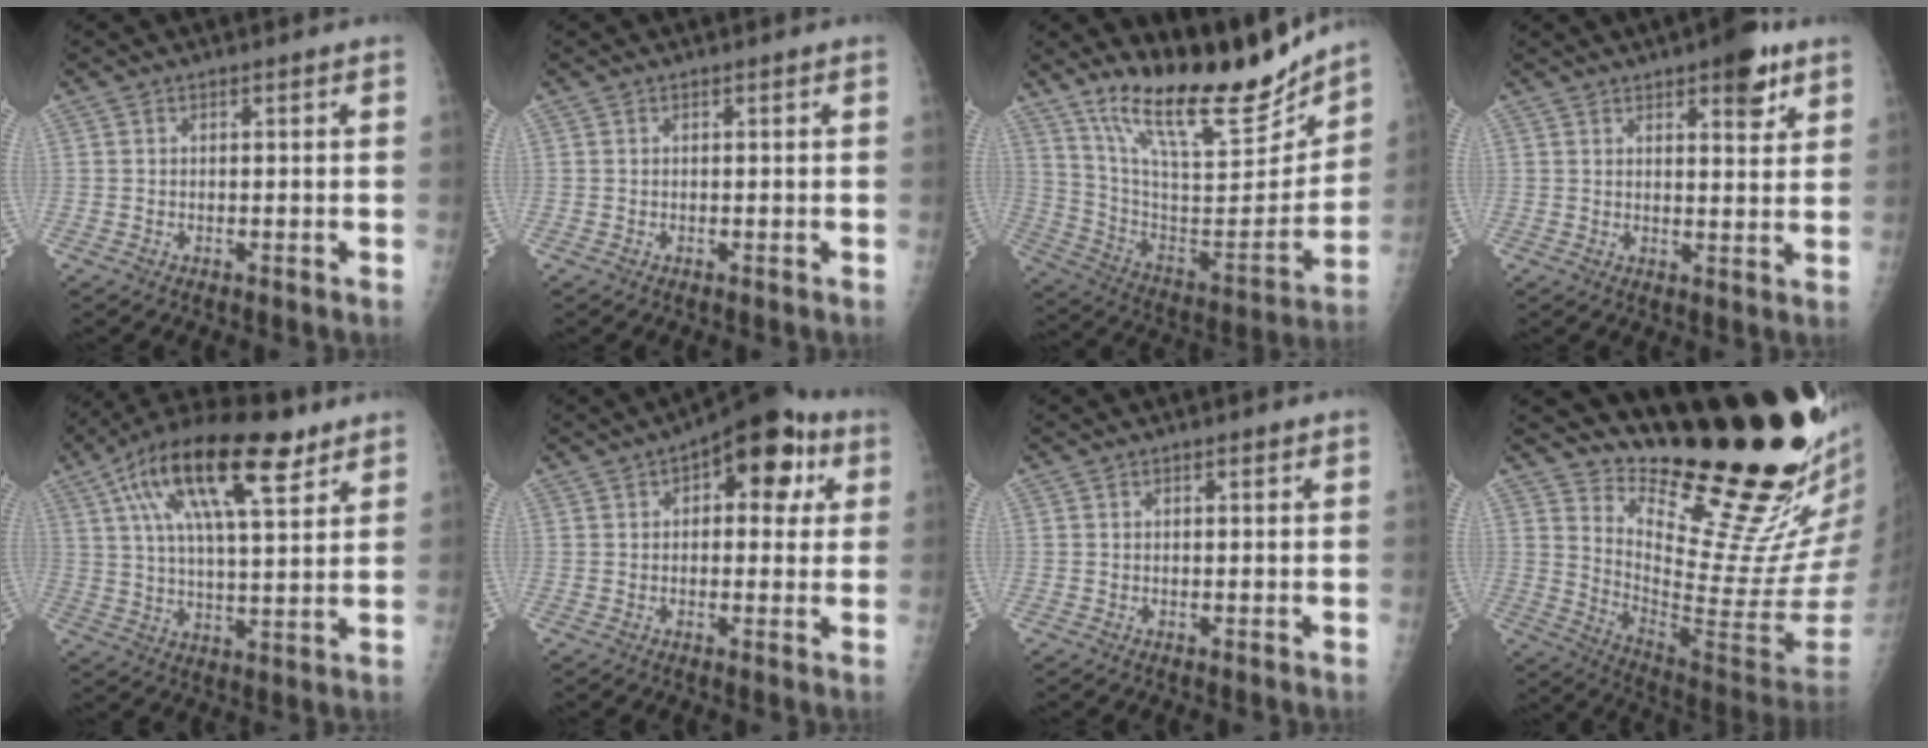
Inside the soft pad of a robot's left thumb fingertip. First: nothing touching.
{"total": 0.0}
{"total": 24.1, "force": [18.9, 6.7, 13.2], "torque": [-0.172, -0.103, 0.321]}
{"total": 7.4, "force": [4.4, 2.7, 5.4], "torque": [-0.053, -0.020, 0.053]}
{"total": 19.9, "force": [10.4, 7.0, 15.5], "torque": [-0.257, -0.012, 0.175]}
{"total": 12.8, "force": [4.5, 6.9, 9.8], "torque": [-0.080, 0.015, 0.051]}
{"total": 1.0, "force": [0.5, 0.5, 0.7], "torque": [-0.008, 0.000, 0.005]}
{"total": 25.6, "force": [20.4, 4.9, 14.7], "torque": [-0.187, -0.175, 0.305]}